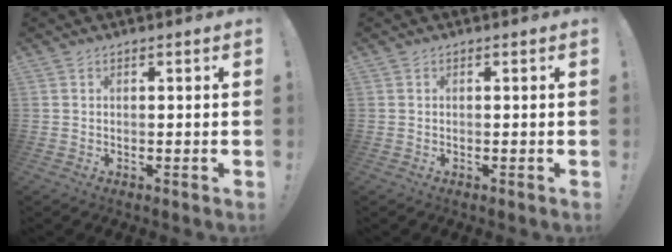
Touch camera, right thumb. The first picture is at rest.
{"total": 0.0}